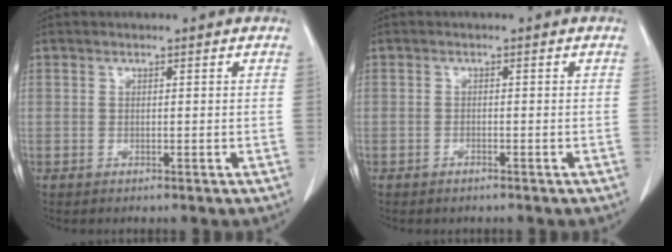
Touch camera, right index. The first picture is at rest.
{"total": 0.7, "force": [-0.6, 0.4, 0.2], "torque": [-0.007, 0.001, -0.009]}